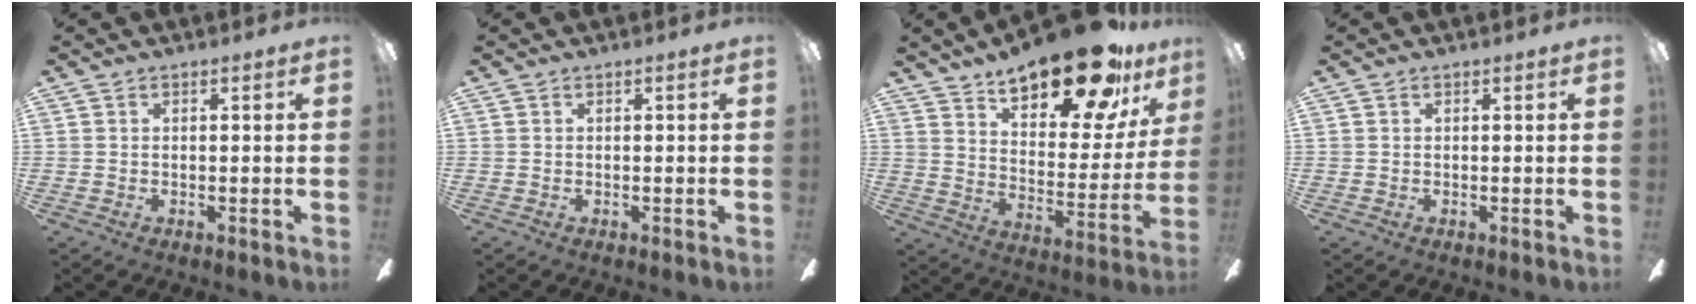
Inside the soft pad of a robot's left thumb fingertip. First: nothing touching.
{"total": 0.0}
{"total": 22.7, "force": [17.3, 7.7, 12.6], "torque": [-0.184, -0.109, 0.285]}
{"total": 0.0}